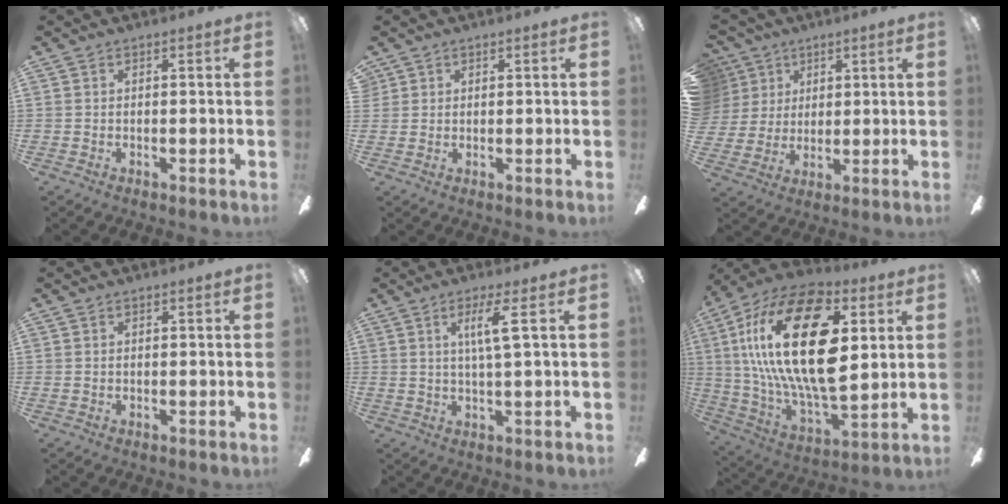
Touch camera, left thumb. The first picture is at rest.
{"total": 1.2, "force": [1.0, 0.7, -0.1], "torque": [0.001, 0.000, 0.019]}
{"total": 7.8, "force": [3.7, 6.9, 0.4], "torque": [-0.030, -0.019, 0.075]}
{"total": 0.0}
{"total": 6.2, "force": [2.3, 0.3, 5.8], "torque": [-0.112, -0.003, 0.032]}
{"total": 30.8, "force": [7.7, 15.1, 25.7], "torque": [-0.530, -0.019, 0.123]}